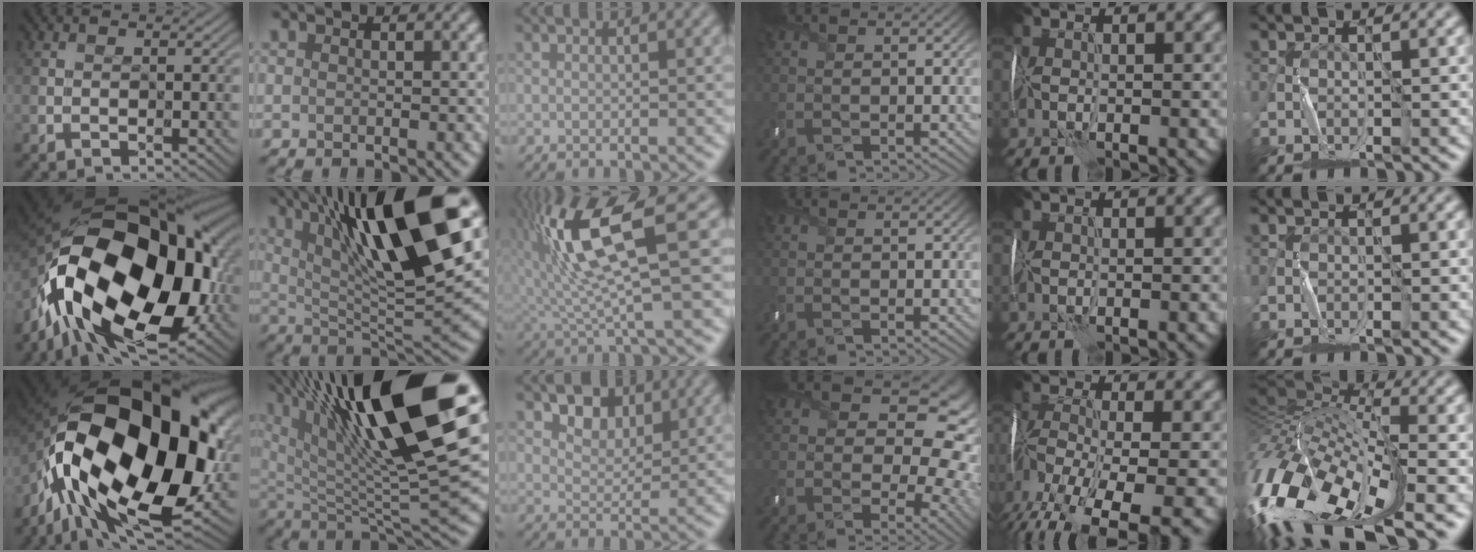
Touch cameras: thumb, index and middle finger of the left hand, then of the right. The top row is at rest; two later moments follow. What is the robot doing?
{"motion": "wrap", "object": "ribbon"}